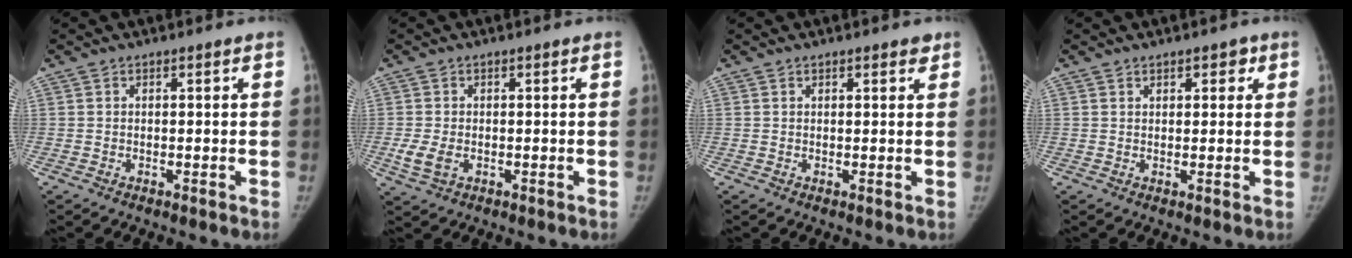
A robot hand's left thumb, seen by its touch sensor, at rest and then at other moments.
{"total": 3.8, "force": [-0.8, 2.5, 2.8], "torque": [-0.066, -0.007, -0.011]}
{"total": 1.4, "force": [1.1, 0.6, 0.6], "torque": [-0.001, -0.005, 0.011]}
{"total": 2.5, "force": [1.4, 1.5, 1.5], "torque": [0.000, -0.004, 0.018]}